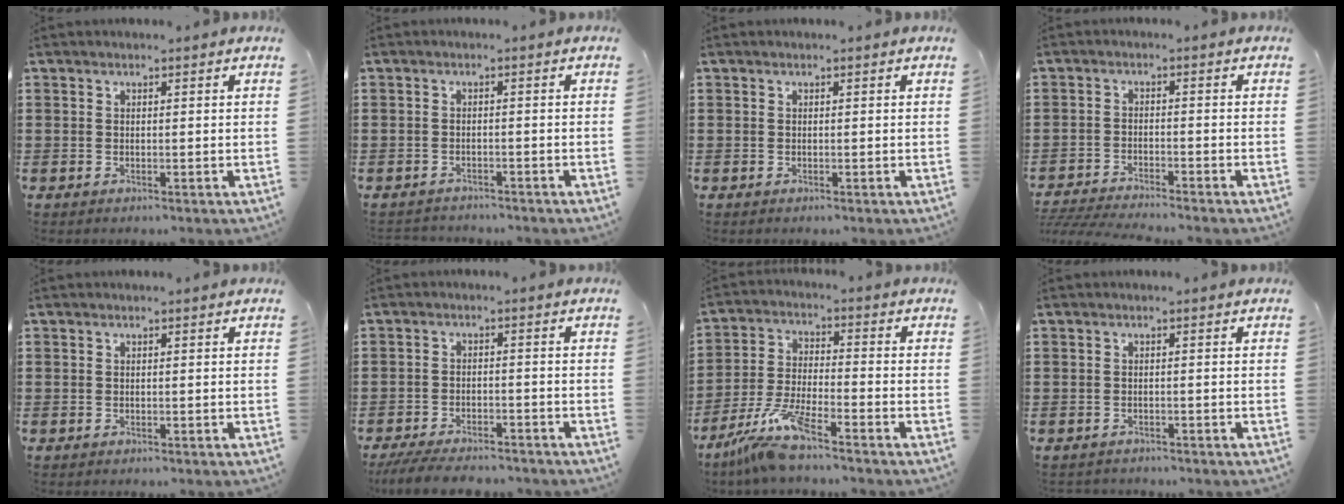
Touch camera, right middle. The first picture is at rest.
{"total": 1.4, "force": [-1.4, 0.1, -0.1], "torque": [-0.004, 0.000, -0.030]}
{"total": 0.0}
{"total": 3.3, "force": [-3.3, -0.2, 0.6], "torque": [-0.026, -0.008, -0.073]}
{"total": 0.0}
{"total": 4.5, "force": [-4.3, 0.6, 1.2], "torque": [-0.034, -0.005, -0.089]}
{"total": 7.9, "force": [-6.4, 0.5, 4.6], "torque": [-0.111, -0.015, -0.129]}
{"total": 1.0, "force": [-1.0, 0.1, 0.0], "torque": [-0.004, 0.001, -0.021]}